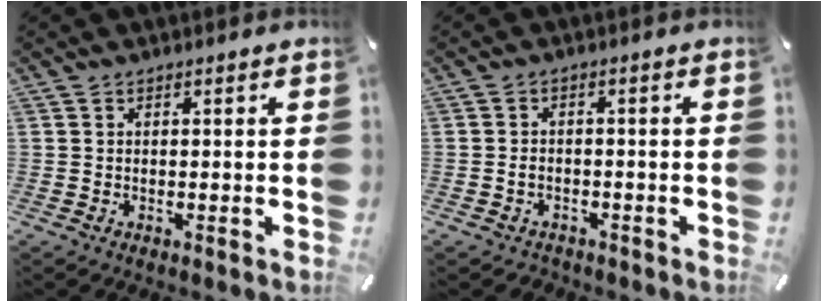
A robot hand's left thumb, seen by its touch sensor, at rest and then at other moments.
{"total": 2.7, "force": [-1.0, 2.1, 1.3], "torque": [-0.032, 0.004, -0.023]}